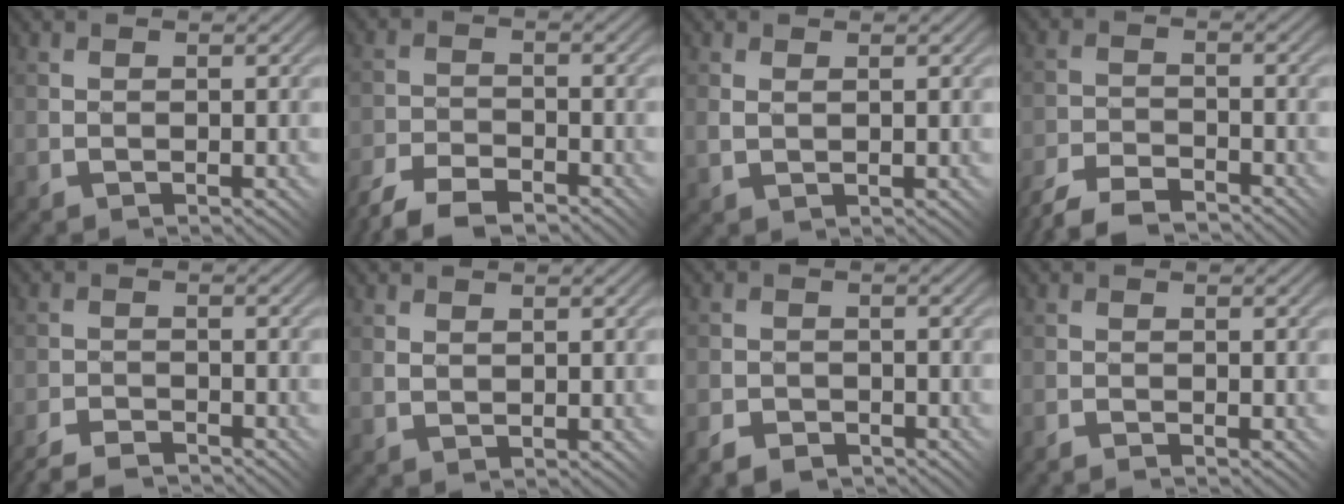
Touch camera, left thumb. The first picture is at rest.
{"total": 6.6, "force": [-5.6, 2.0, 2.9], "torque": [-0.053, -0.001, -0.112]}
{"total": 1.7, "force": [0.4, 1.0, 1.4], "torque": [-0.031, -0.001, 0.014]}
{"total": 6.2, "force": [-5.6, 1.5, 2.3], "torque": [-0.043, -0.001, -0.115]}
{"total": 4.1, "force": [-3.8, 0.6, 1.3], "torque": [-0.022, 0.003, -0.077]}
{"total": 1.0, "force": [0.5, 0.5, 0.6], "torque": [-0.017, 0.000, 0.013]}
{"total": 2.9, "force": [-2.4, 1.4, 0.8], "torque": [-0.018, 0.000, -0.052]}
{"total": 1.3, "force": [-1.3, -0.2, 0.0], "torque": [-0.002, 0.004, -0.027]}